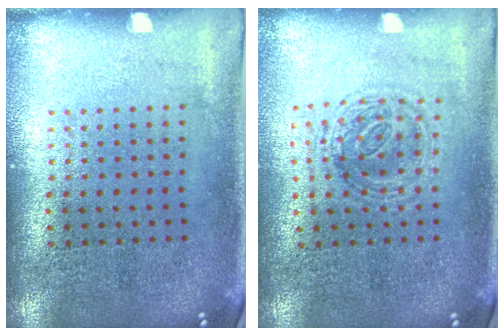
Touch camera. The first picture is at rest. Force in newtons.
{"total": 1.2, "press": 1.1, "slide": 0.5}